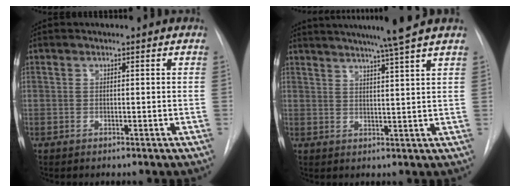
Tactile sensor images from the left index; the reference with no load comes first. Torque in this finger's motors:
{"motor_torque": [0.47, -0.46, 0.30, 0.16]}